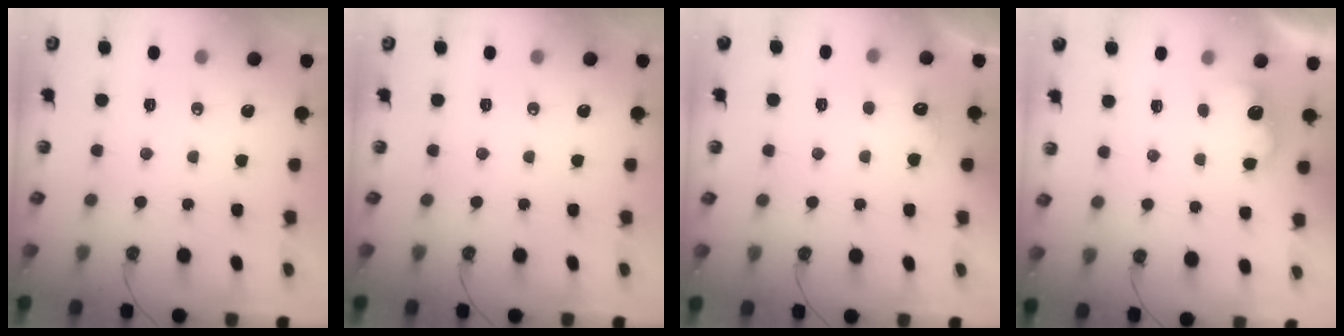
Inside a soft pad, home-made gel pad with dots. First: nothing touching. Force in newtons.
{"total": 0.0}
{"total": 4.2, "press": 4.0, "slide": 1.1}
{"total": 3.7, "press": 3.5, "slide": 1.0}